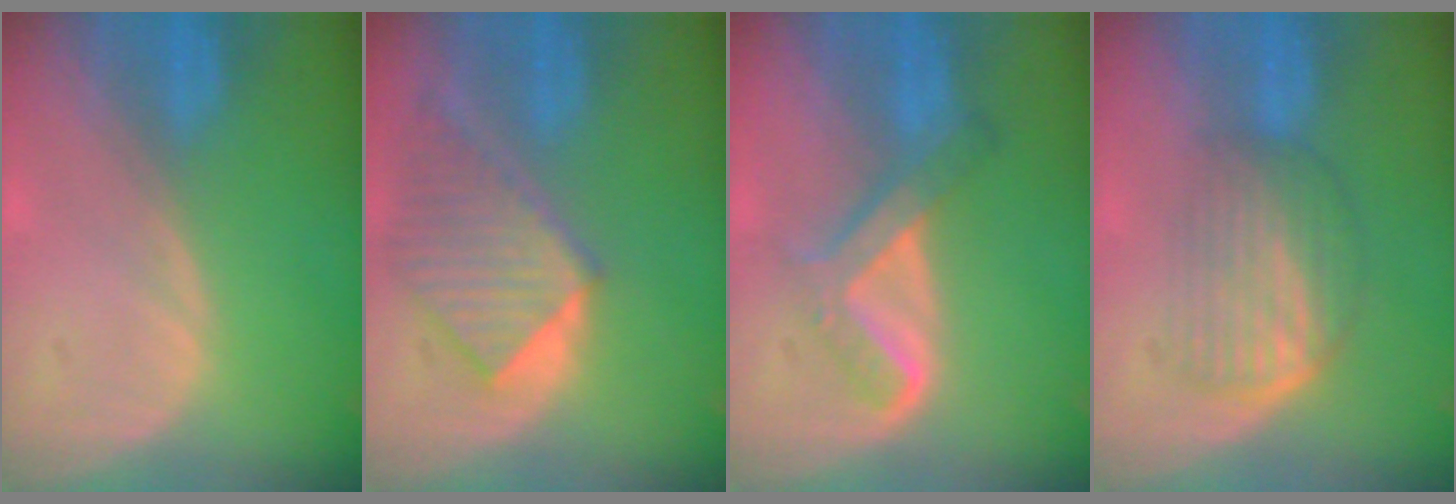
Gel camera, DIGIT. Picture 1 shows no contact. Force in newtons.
{"total": 8.3, "press": 7.6, "slide": 3.4}
{"total": 6.5, "press": 5.5, "slide": 3.3}
{"total": 6.7, "press": 5.8, "slide": 3.2}